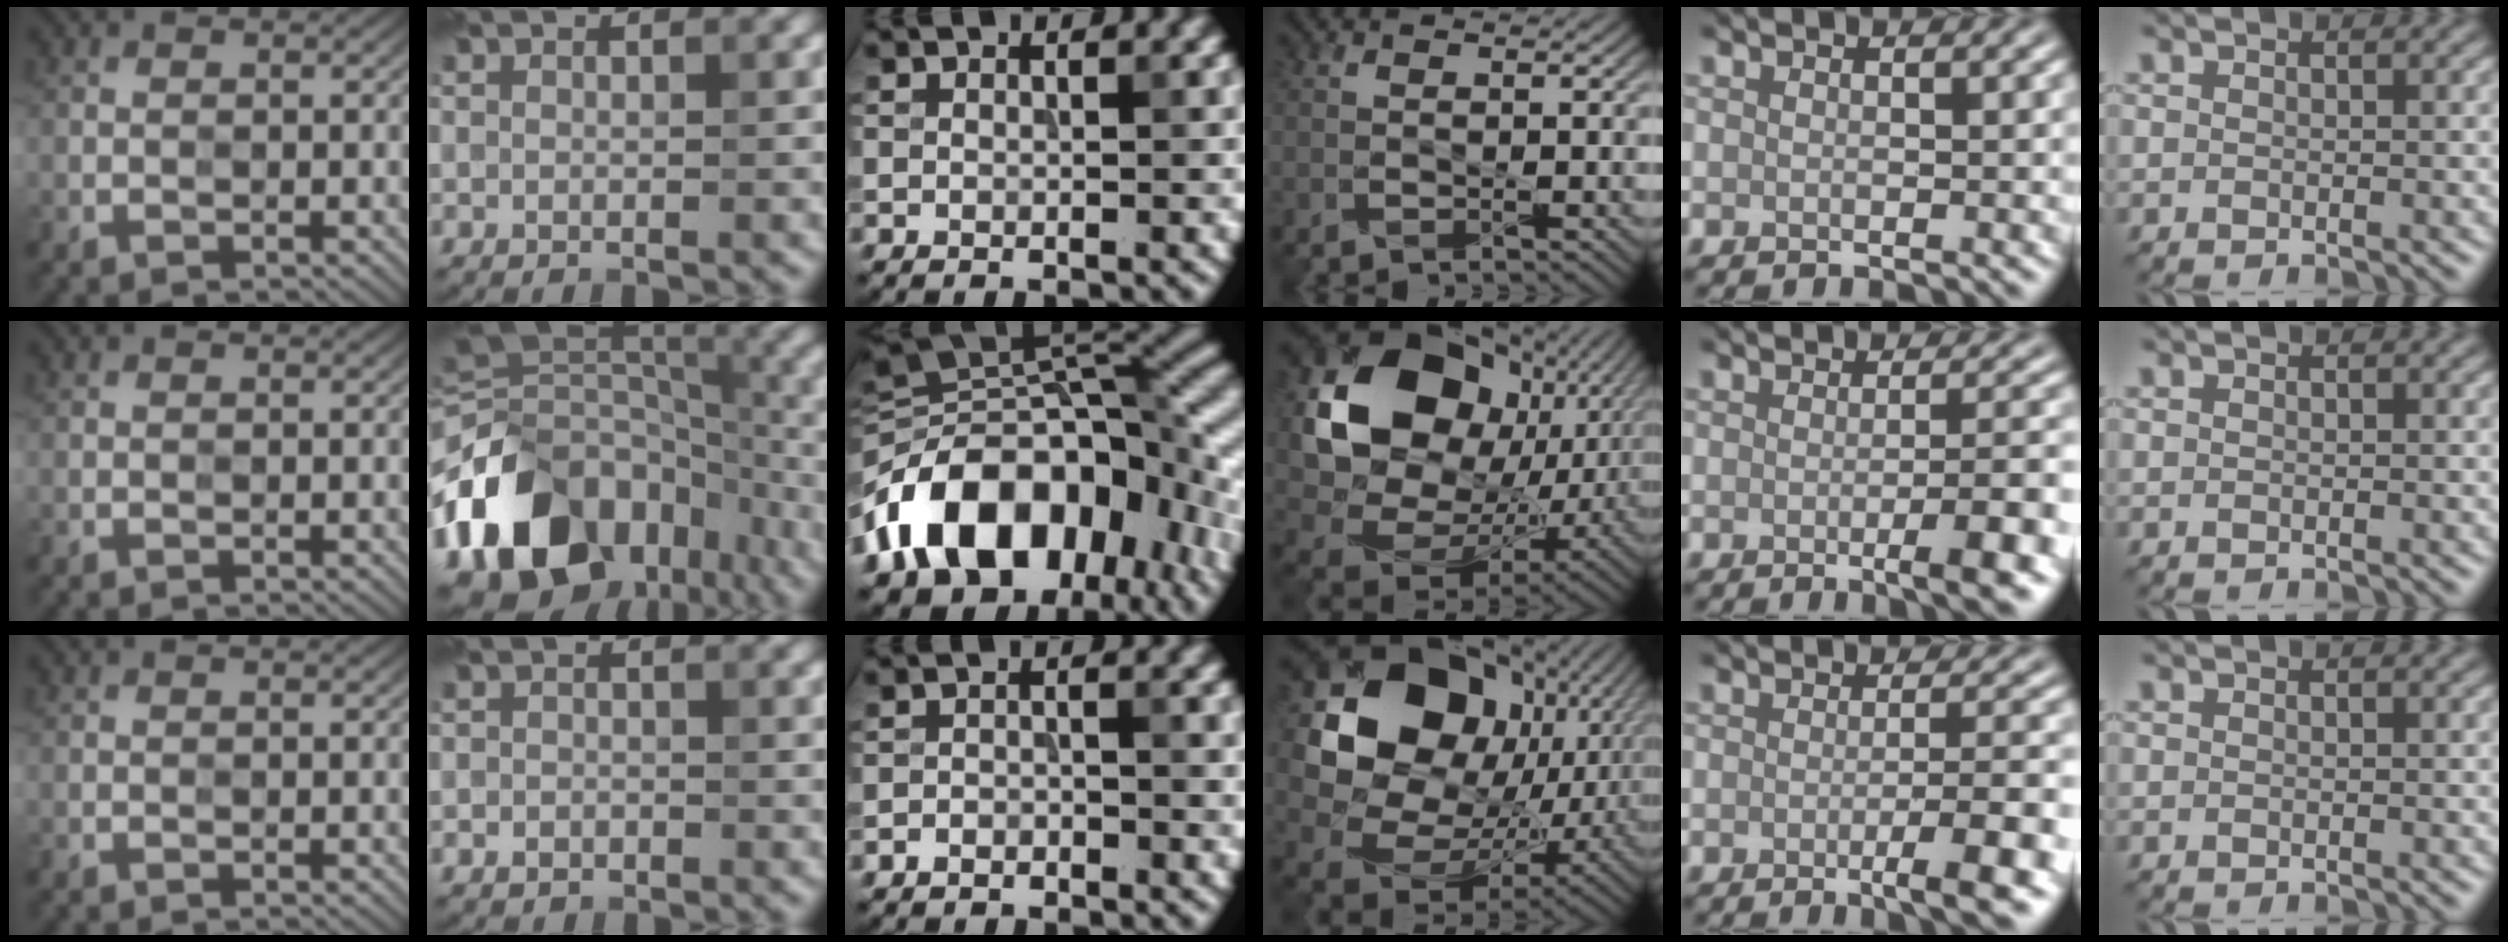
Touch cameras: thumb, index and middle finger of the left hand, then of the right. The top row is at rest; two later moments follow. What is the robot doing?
{"motion": "wipe", "object": "mirror"}